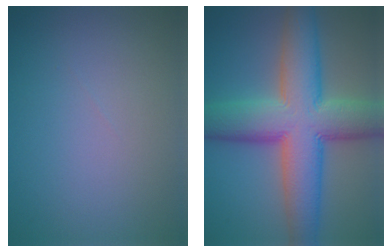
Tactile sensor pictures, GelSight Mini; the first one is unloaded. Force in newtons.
{"total": 12.3, "press": 12.3, "slide": 0.6}